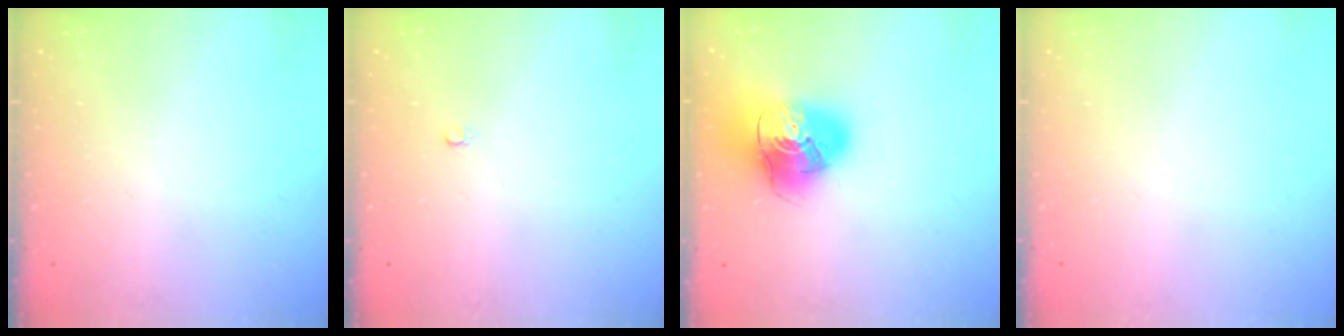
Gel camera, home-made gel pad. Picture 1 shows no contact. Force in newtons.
{"total": 2.4, "press": 2.4, "slide": 0.2}
{"total": 17.7, "press": 17.5, "slide": 2.5}
{"total": 0.0}